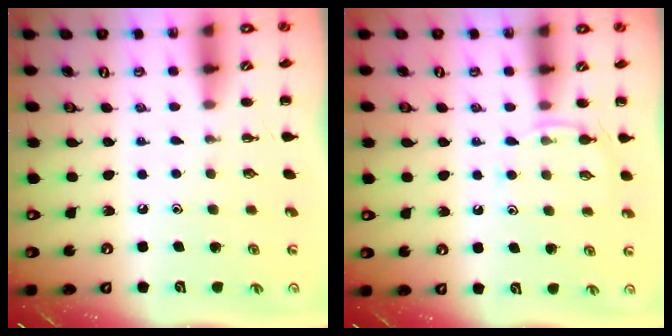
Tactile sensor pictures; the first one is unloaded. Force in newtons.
{"total": 5.9, "press": 5.7, "slide": 1.8}